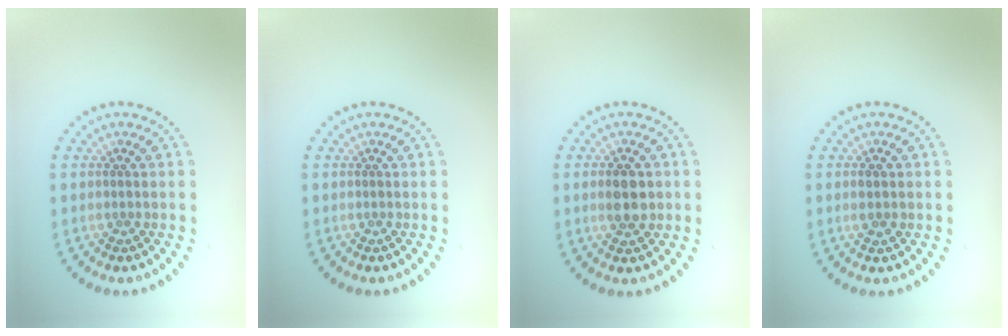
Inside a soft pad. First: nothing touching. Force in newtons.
{"total": 0.0}
{"total": 2.7, "press": 2.7, "slide": 0.3}
{"total": 1.0, "press": 0.9, "slide": 0.2}